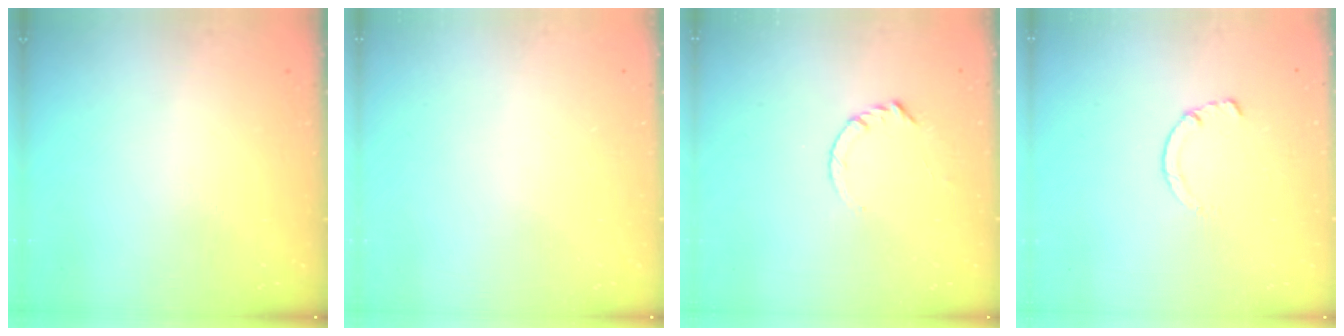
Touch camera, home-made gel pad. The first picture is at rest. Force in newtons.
{"total": 0.0}
{"total": 3.6, "press": 3.6, "slide": 0.4}
{"total": 1.4, "press": 1.4, "slide": 0.3}